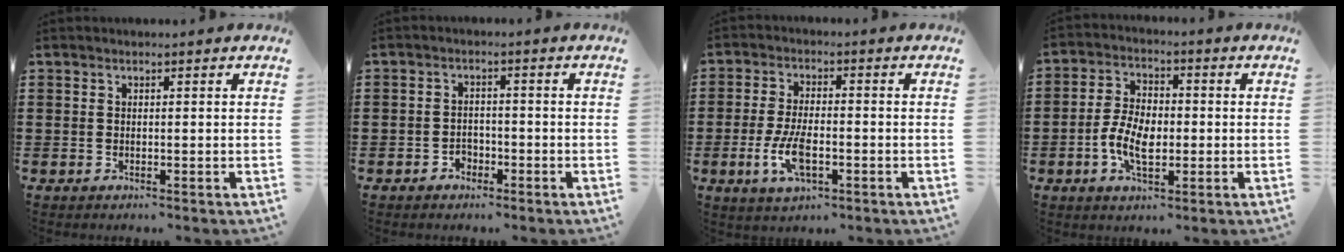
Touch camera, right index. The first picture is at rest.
{"total": 2.0, "force": [-1.4, 1.3, 0.5], "torque": [-0.016, -0.002, -0.031]}
{"total": 6.7, "force": [-2.2, 2.7, 5.7], "torque": [-0.129, -0.007, -0.043]}
{"total": 7.0, "force": [-1.7, 3.8, 5.6], "torque": [-0.126, 0.004, -0.036]}